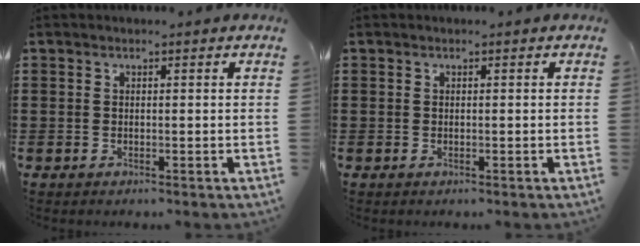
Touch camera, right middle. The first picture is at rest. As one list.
[{"total": 0.0}]